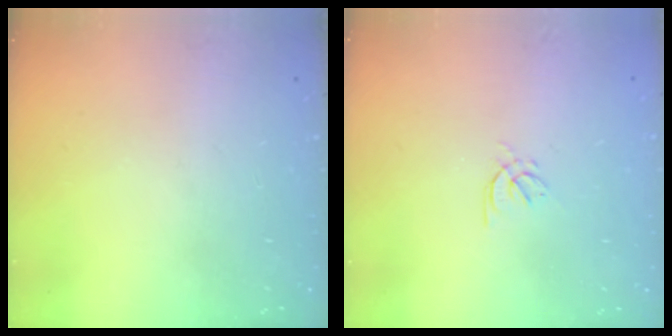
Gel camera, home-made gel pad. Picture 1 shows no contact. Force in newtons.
{"total": 2.2, "press": 2.1, "slide": 0.7}